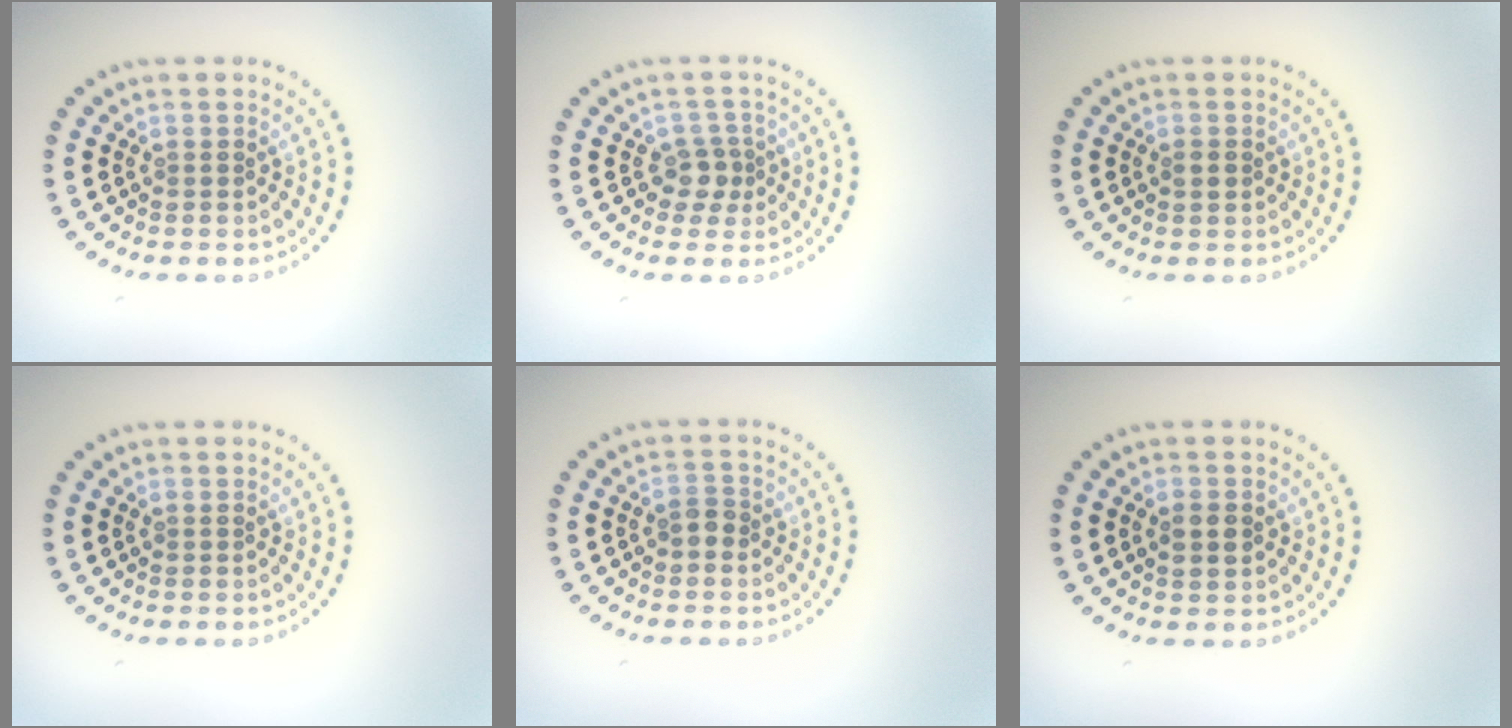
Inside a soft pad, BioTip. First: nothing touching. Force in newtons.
{"total": 1.9, "press": 1.5, "slide": 1.1}
{"total": 1.0, "press": 1.0, "slide": 0.1}
{"total": 0.0}
{"total": 1.2, "press": 1.2, "slide": 0.3}
{"total": 1.4, "press": 1.4, "slide": 0.1}